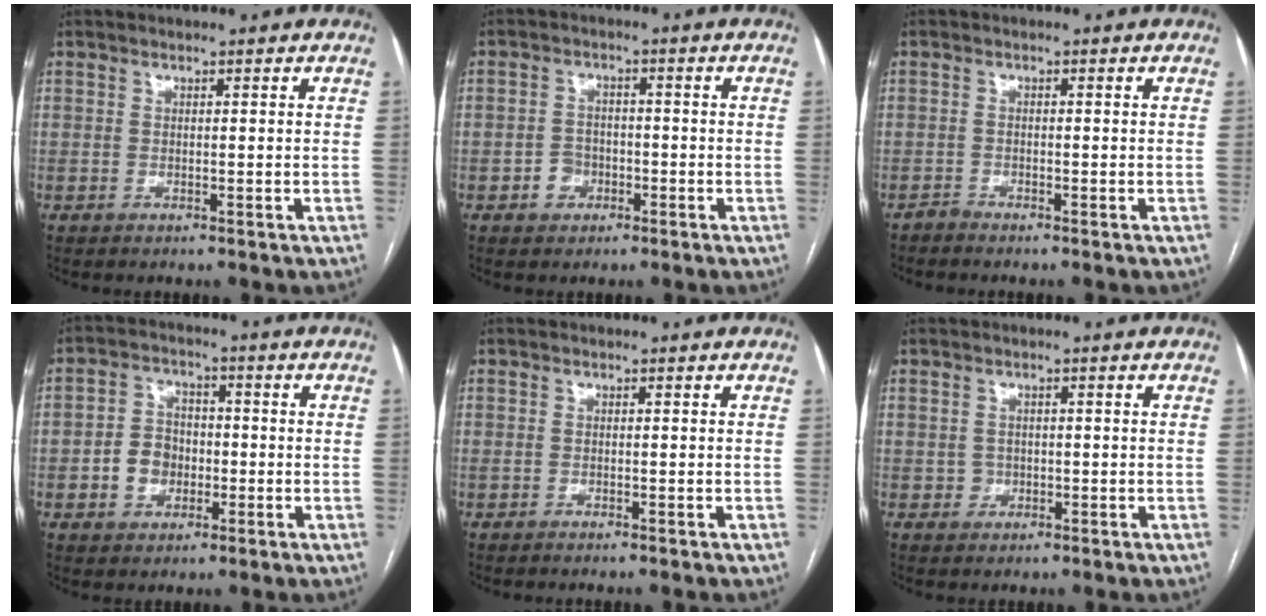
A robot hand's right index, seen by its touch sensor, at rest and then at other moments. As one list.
[{"total": 3.2, "force": [-1.4, 2.6, 1.2], "torque": [-0.014, 0.009, -0.022]}, {"total": 1.0, "force": [-1.0, -0.2, -0.2], "torque": [0.006, -0.003, -0.019]}, {"total": 5.6, "force": [-1.4, 4.6, 3.0], "torque": [-0.060, 0.018, -0.021]}, {"total": 2.2, "force": [-2.0, -0.2, 1.0], "torque": [-0.010, -0.001, -0.026]}, {"total": 1.3, "force": [-0.2, 1.3, 0.2], "torque": [0.002, 0.005, -0.003]}]